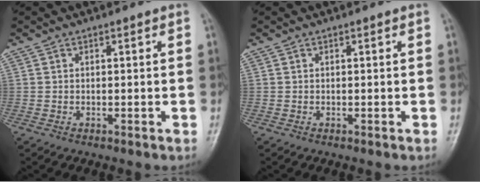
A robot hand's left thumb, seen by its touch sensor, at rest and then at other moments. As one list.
[{"total": 0.0}]